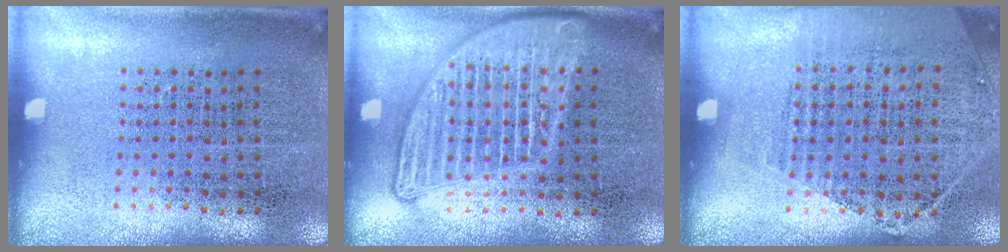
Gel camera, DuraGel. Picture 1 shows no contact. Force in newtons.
{"total": 2.3, "press": 2.3, "slide": 0.2}
{"total": 1.2, "press": 1.0, "slide": 0.6}